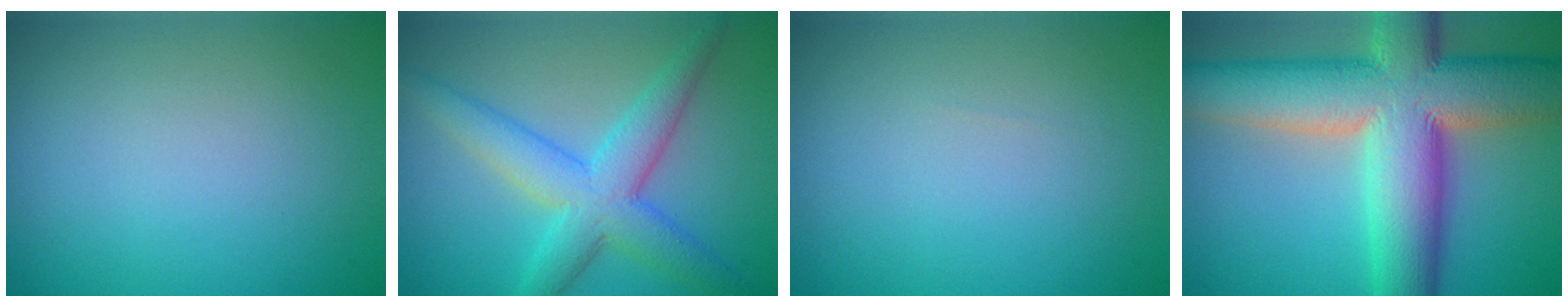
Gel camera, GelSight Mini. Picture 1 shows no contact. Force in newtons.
{"total": 6.0, "press": 6.0, "slide": 0.1}
{"total": 0.0}
{"total": 15.0, "press": 15.0, "slide": 1.0}